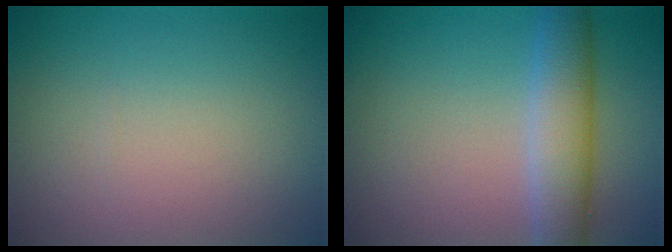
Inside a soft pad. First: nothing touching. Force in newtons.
{"total": 4.6, "press": 4.6, "slide": 0.1}